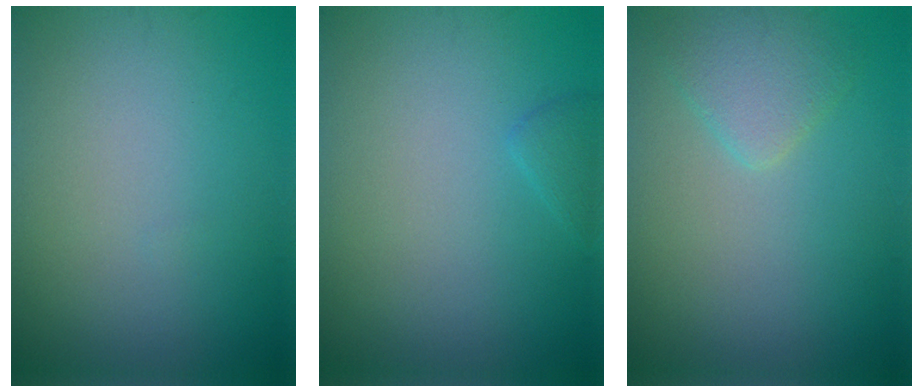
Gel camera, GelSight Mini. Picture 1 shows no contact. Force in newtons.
{"total": 1.0, "press": 1.0, "slide": 0.1}
{"total": 2.3, "press": 2.3, "slide": 0.1}